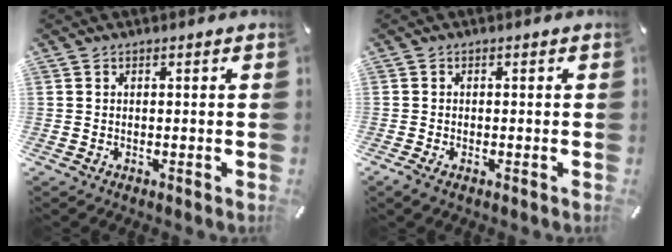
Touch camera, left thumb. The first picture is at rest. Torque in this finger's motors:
{"motor_torque": [-0.06, 0.45, 0.32, 0.12, 0.08]}